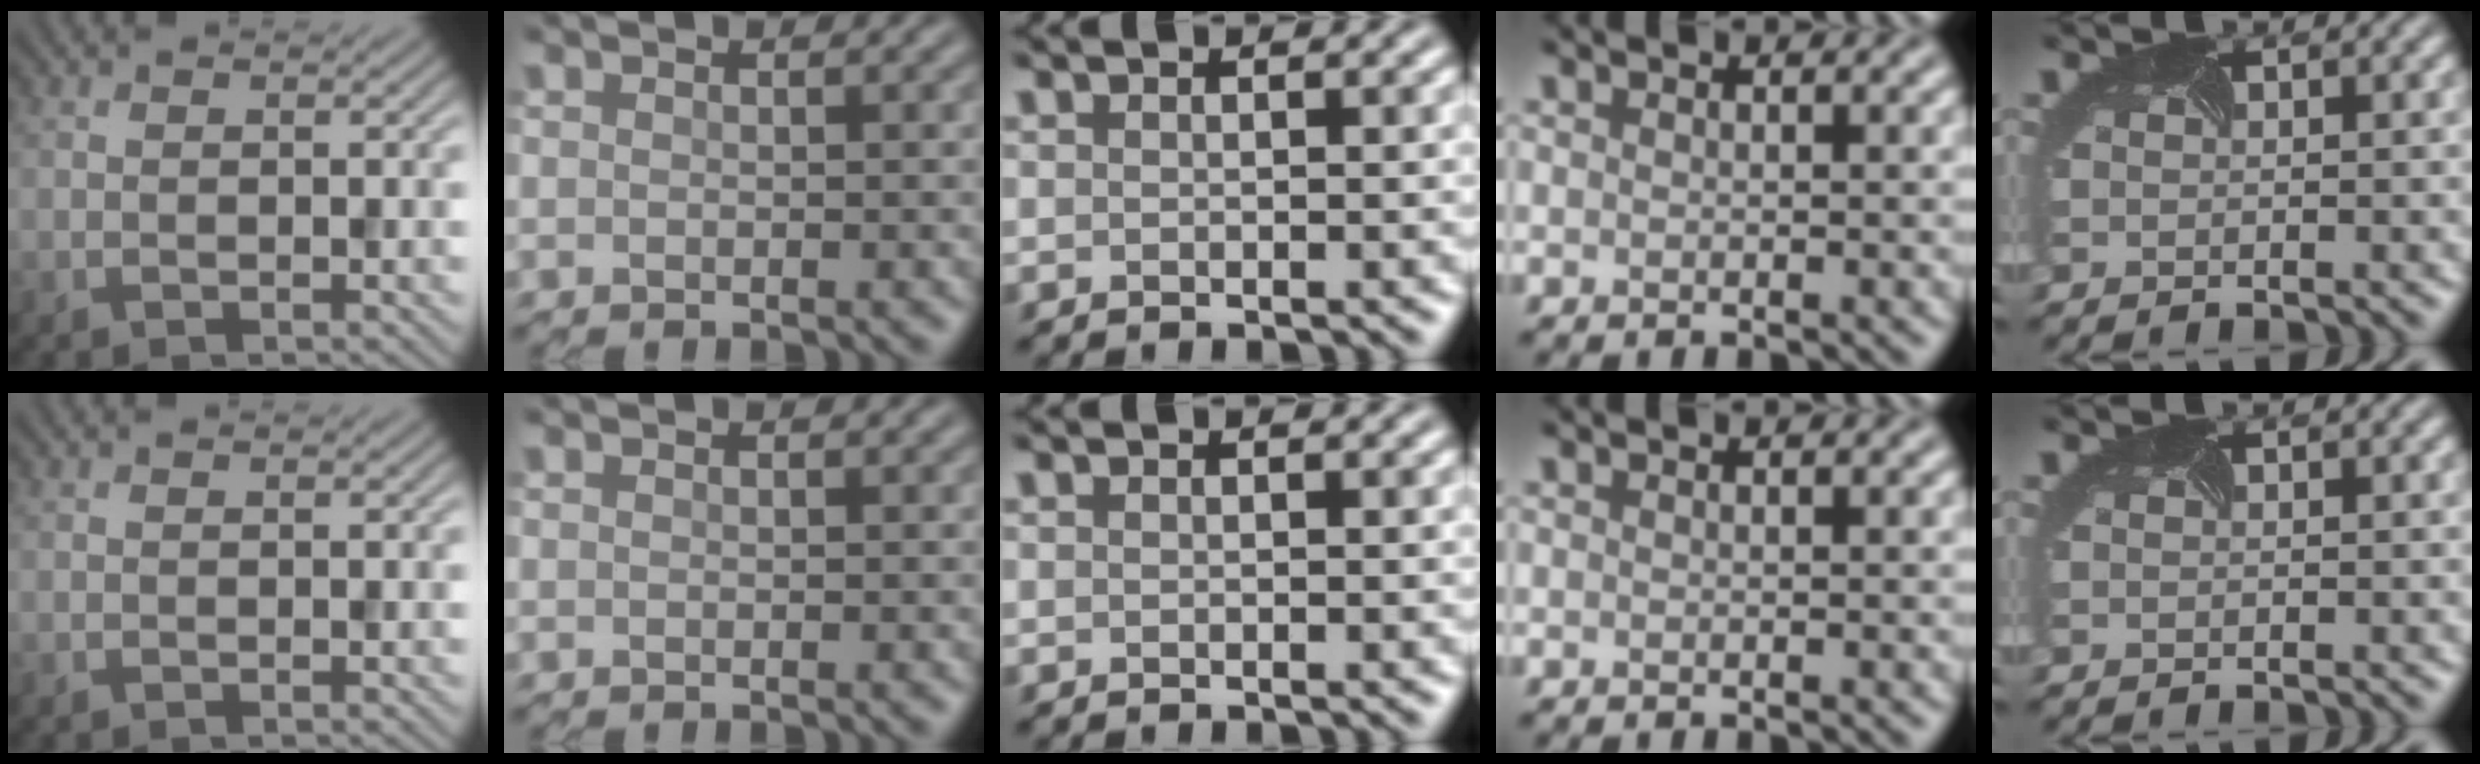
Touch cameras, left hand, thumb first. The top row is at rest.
{}